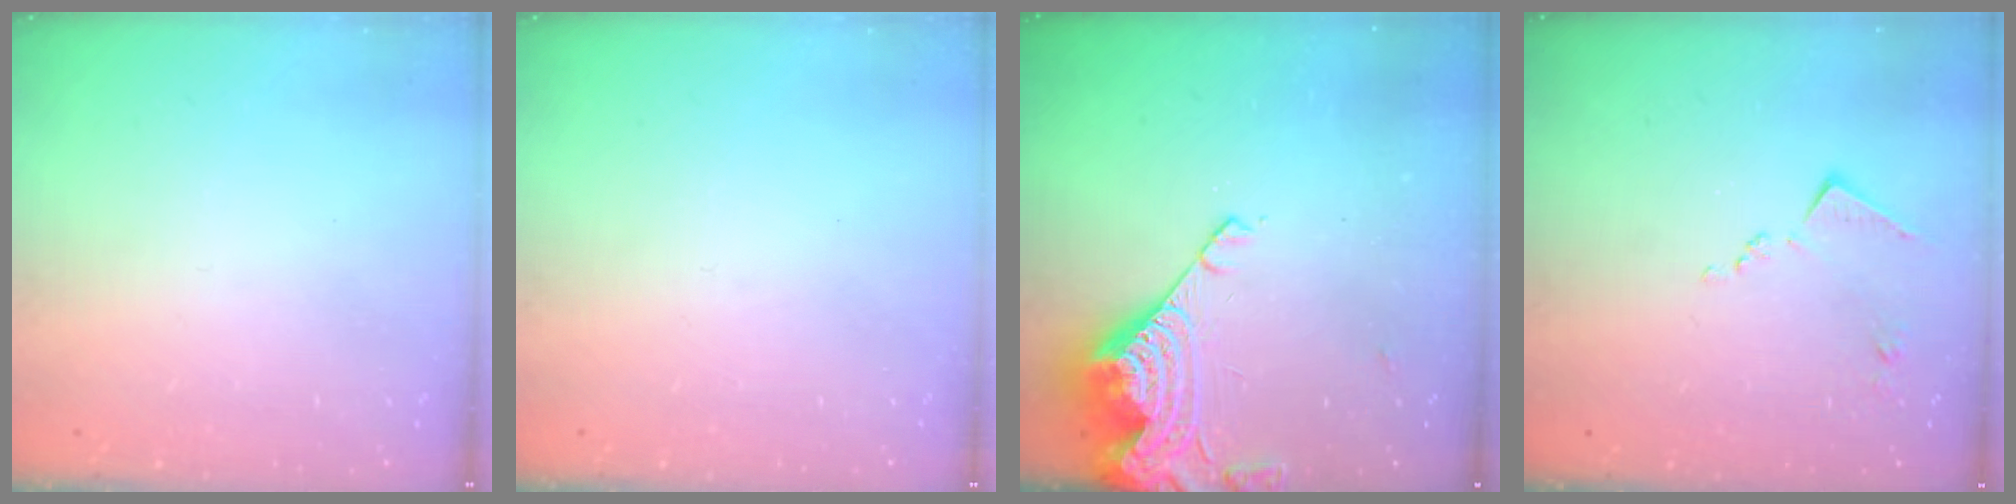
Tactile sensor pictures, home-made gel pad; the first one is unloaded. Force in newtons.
{"total": 0.0}
{"total": 12.3, "press": 12.3, "slide": 0.9}
{"total": 7.8, "press": 7.8, "slide": 0.8}